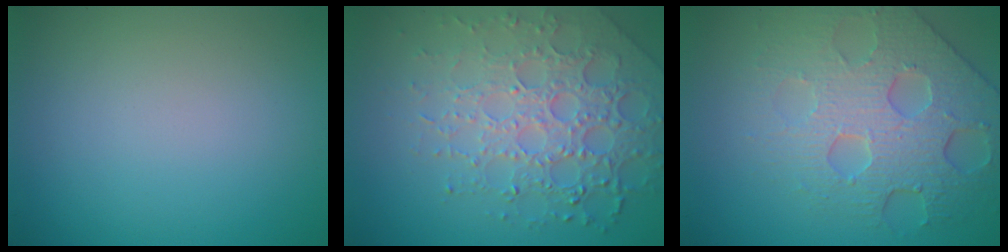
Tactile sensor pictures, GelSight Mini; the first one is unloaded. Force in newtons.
{"total": 7.1, "press": 5.1, "slide": 4.9}
{"total": 6.3, "press": 5.2, "slide": 3.7}